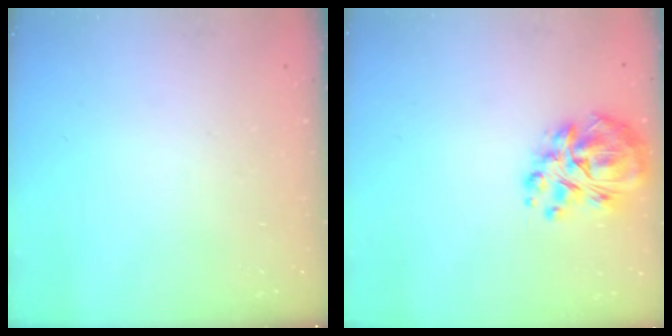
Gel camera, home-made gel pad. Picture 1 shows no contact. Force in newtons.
{"total": 13.6, "press": 13.0, "slide": 4.1}